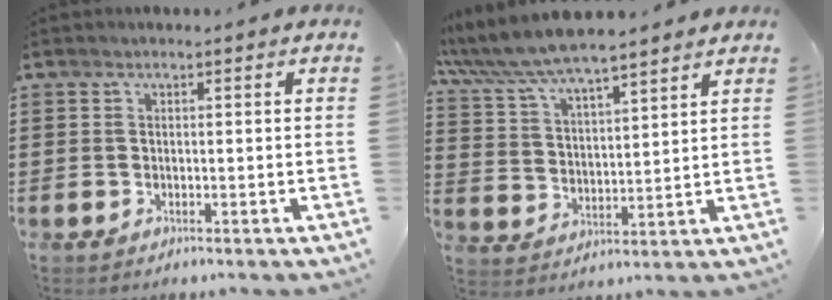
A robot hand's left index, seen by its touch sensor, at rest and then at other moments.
{"total": 7.2, "force": [6.5, 0.9, 2.8], "torque": [-0.081, -0.026, 0.115]}